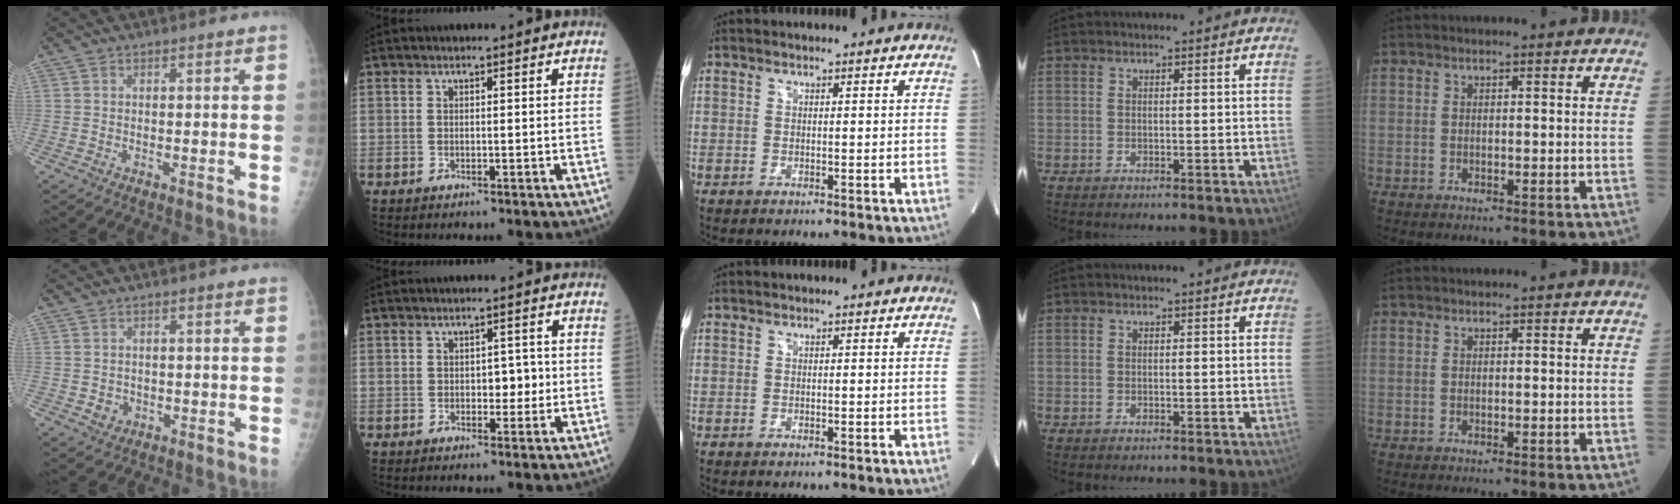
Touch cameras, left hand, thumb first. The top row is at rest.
{"thumb": {"total": 2.3, "force": [-0.7, 2.1, 0.6], "torque": [0.000, 0.004, -0.004]}, "index": {"total": 2.8, "force": [-0.4, 1.6, 2.2], "torque": [-0.022, 0.001, -0.007]}}